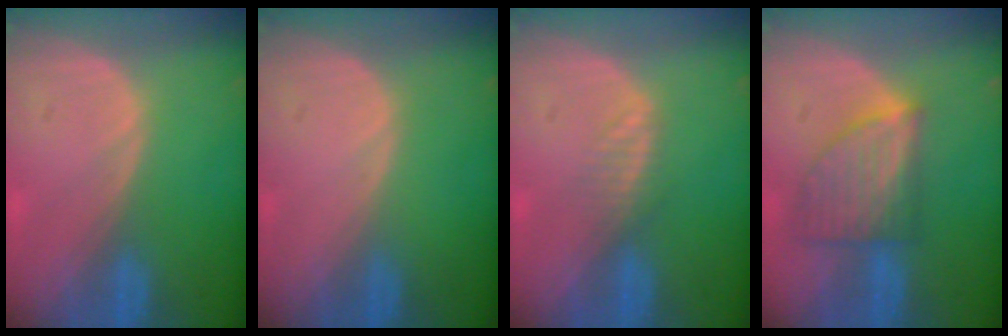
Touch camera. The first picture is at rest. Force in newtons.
{"total": 0.0}
{"total": 2.0, "press": 2.0, "slide": 0.2}
{"total": 7.1, "press": 6.6, "slide": 2.5}